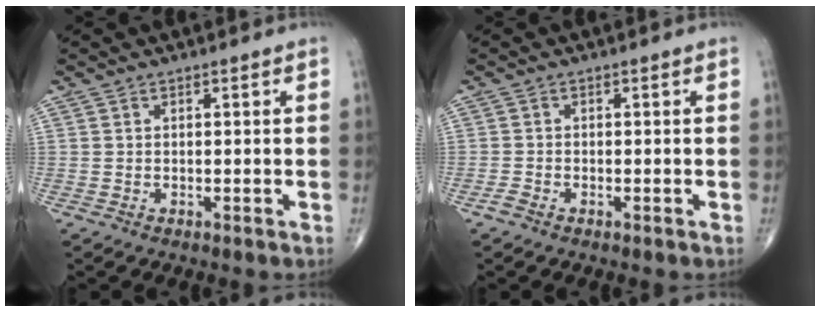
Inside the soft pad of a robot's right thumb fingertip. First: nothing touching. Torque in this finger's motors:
{"motor_torque": [1.80, 1.66, -0.05, -0.17, -0.01]}